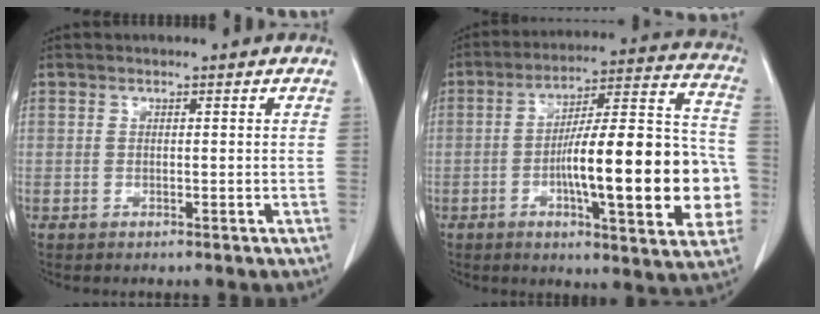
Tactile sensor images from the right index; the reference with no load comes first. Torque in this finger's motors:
{"motor_torque": [2.14, 0.00, 1.05, 0.21]}